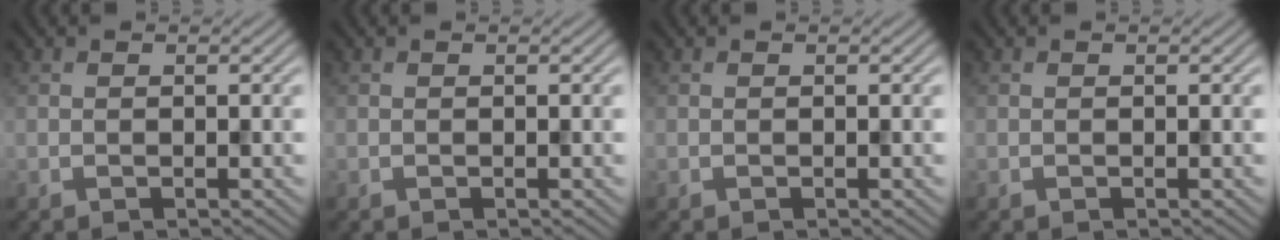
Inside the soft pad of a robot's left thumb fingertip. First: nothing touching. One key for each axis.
{"total": 0.0}
{"total": 0.0}
{"total": 0.0}